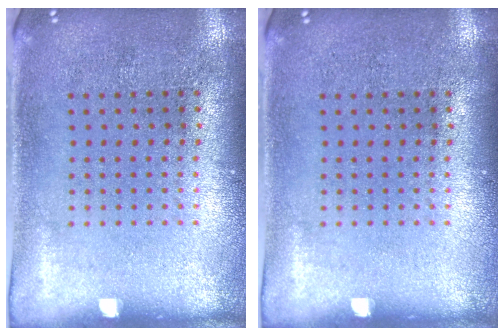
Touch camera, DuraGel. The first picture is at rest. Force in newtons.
{"total": 0.0}